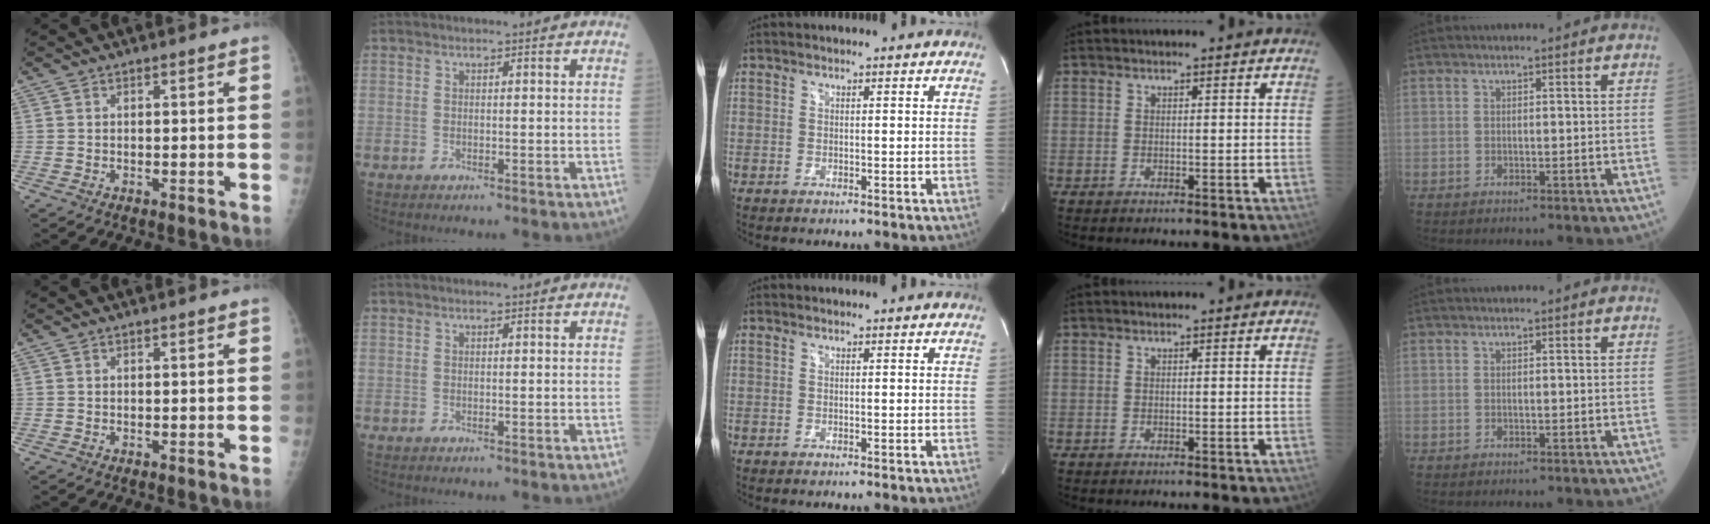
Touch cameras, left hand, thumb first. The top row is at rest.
{}